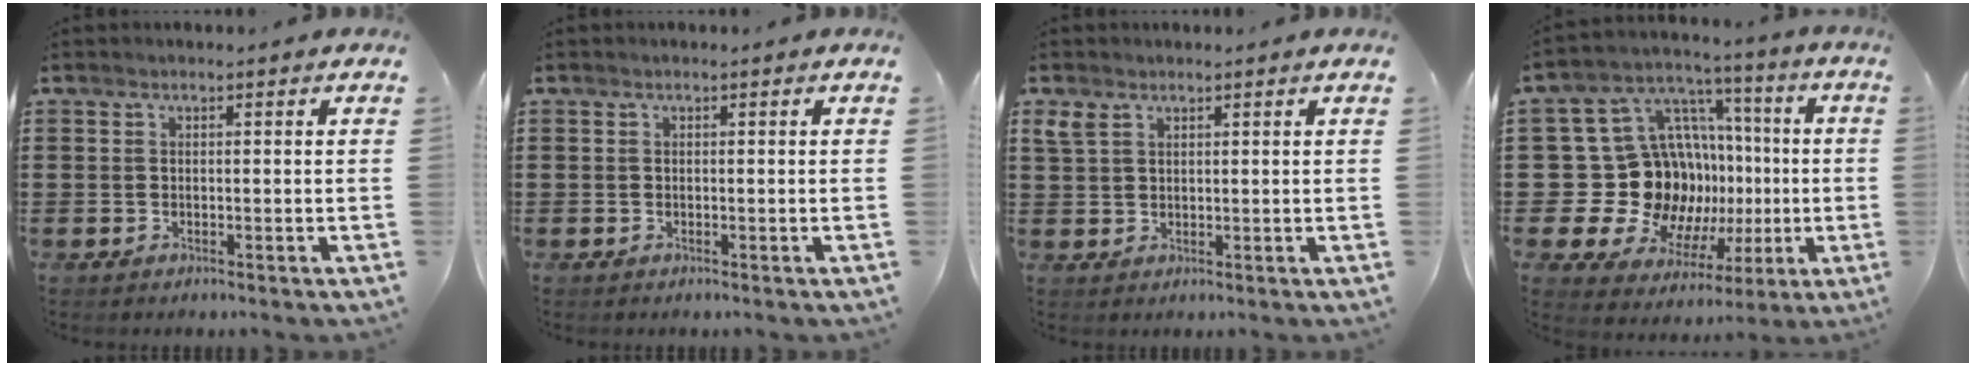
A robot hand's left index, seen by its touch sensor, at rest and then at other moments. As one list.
[{"total": 0.0}, {"total": 2.4, "force": [1.6, 1.3, 1.2], "torque": [-0.030, 0.004, 0.032]}, {"total": 20.0, "force": [-1.5, 17.8, 9.0], "torque": [-0.202, -0.034, 0.020]}]